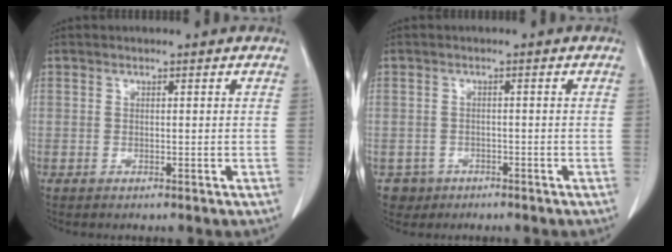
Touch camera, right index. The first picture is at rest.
{"total": 2.8, "force": [-1.5, 2.4, -0.2], "torque": [0.002, 0.010, -0.025]}